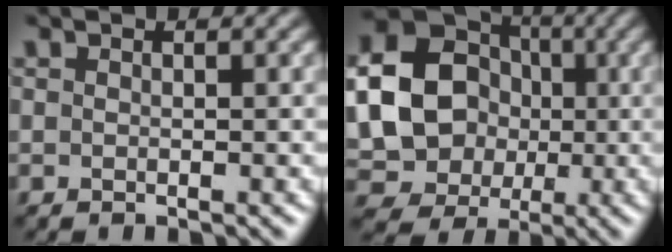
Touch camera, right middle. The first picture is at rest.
{"total": 17.9, "force": [0.7, 16.2, 7.6], "torque": [-0.205, 0.023, -0.025]}